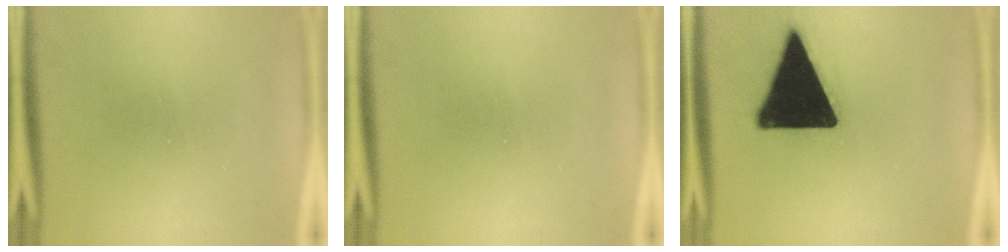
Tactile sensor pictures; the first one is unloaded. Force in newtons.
{"total": 0.0}
{"total": 20.3}